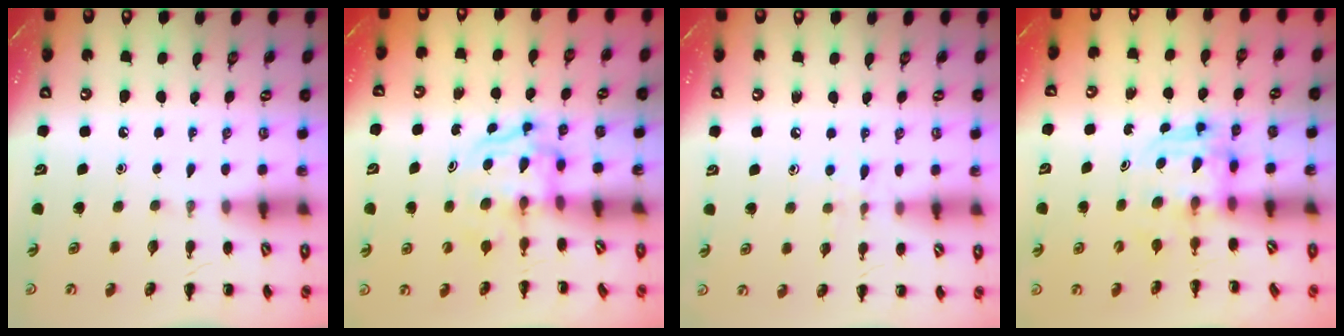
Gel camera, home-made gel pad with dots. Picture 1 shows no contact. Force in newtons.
{"total": 3.4, "press": 3.4, "slide": 0.3}
{"total": 6.3, "press": 6.0, "slide": 2.0}
{"total": 3.6, "press": 3.6, "slide": 0.3}